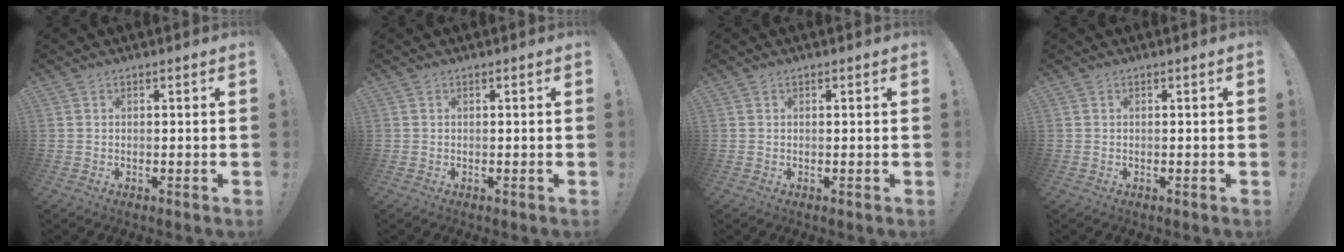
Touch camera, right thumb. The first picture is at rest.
{"total": 0.0}
{"total": 0.0}
{"total": 0.0}